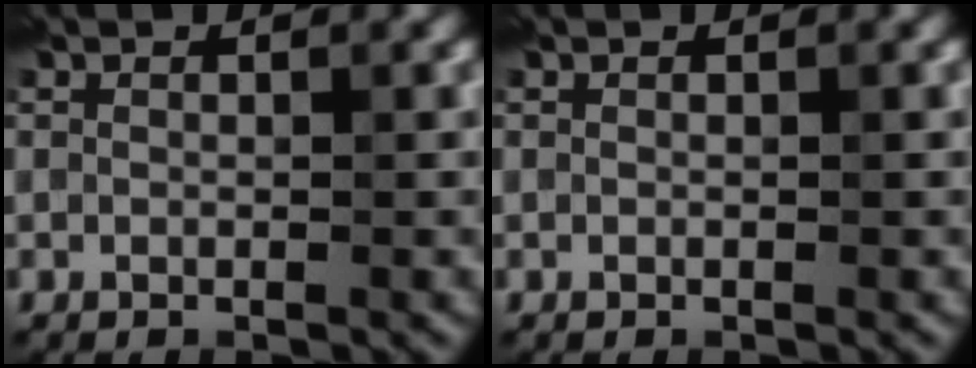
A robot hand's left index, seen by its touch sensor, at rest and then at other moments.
{"total": 0.0}